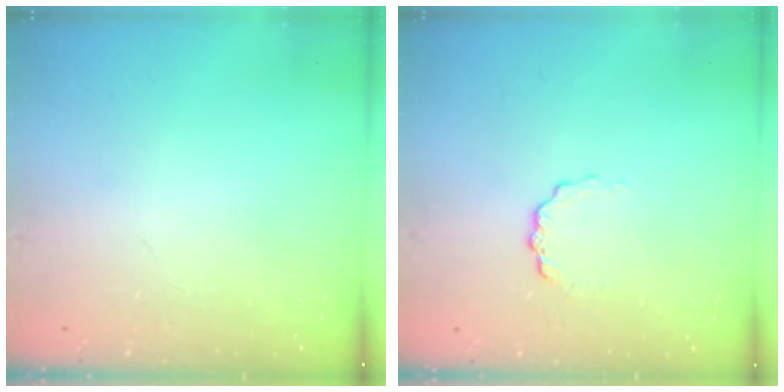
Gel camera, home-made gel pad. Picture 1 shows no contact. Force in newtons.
{"total": 4.8, "press": 4.8, "slide": 0.5}